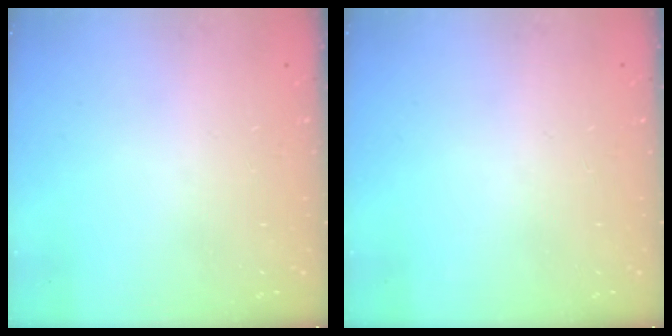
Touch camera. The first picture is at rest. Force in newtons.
{"total": 0.0}